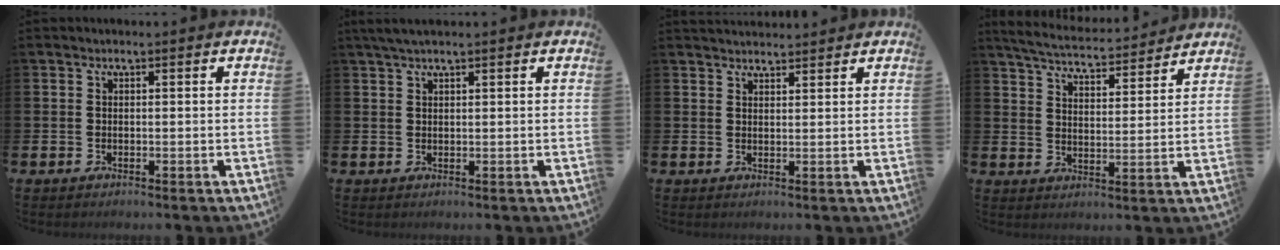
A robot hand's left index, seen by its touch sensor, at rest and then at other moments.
{"total": 1.9, "force": [1.5, 0.3, 1.2], "torque": [-0.027, 0.006, 0.027]}
{"total": 2.3, "force": [2.3, 0.4, 0.0], "torque": [-0.003, -0.009, 0.042]}
{"total": 5.3, "force": [5.2, 0.6, 1.0], "torque": [-0.044, -0.035, 0.089]}